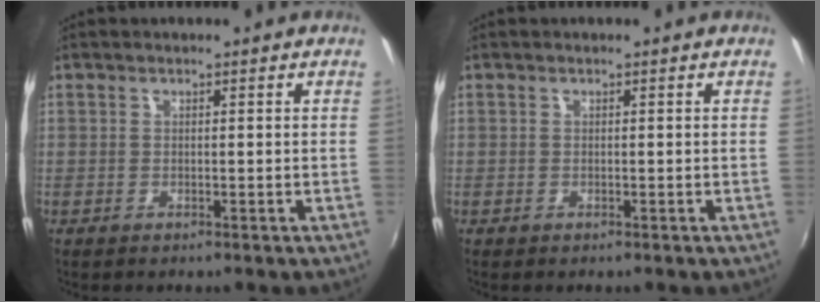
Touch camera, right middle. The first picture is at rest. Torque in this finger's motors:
{"motor_torque": [0.81, -1.33, -0.03, -0.01]}